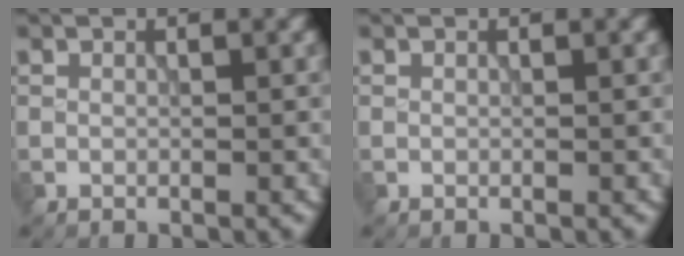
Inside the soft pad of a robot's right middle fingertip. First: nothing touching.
{"total": 0.0}